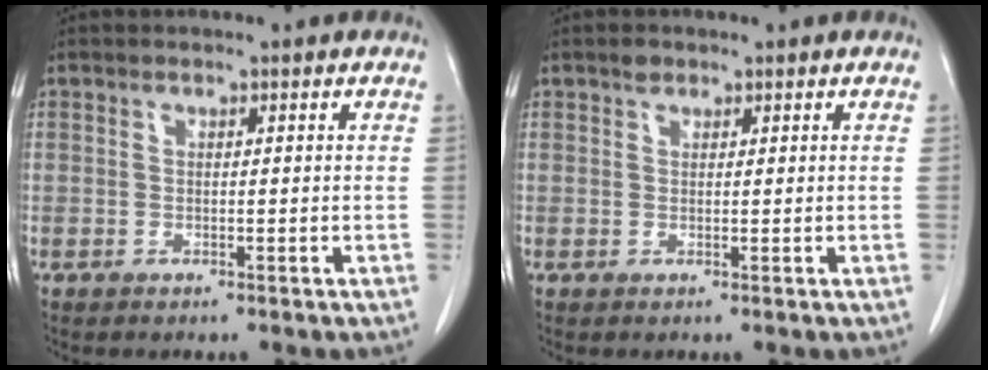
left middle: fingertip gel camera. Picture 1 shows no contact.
{"total": 1.0, "force": [0.7, 0.6, 0.3], "torque": [-0.006, 0.001, 0.010]}